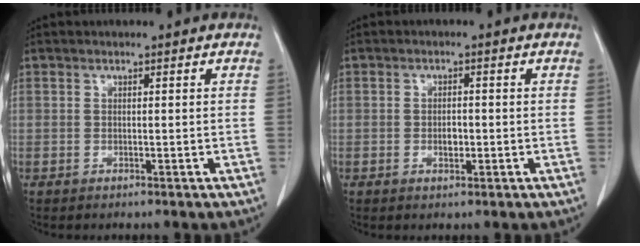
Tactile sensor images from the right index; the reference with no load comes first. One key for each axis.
{"total": 2.0, "fx": -0.6, "fy": 1.0, "fz": 1.7, "tx": -0.029, "ty": 0.002, "tz": -0.007}